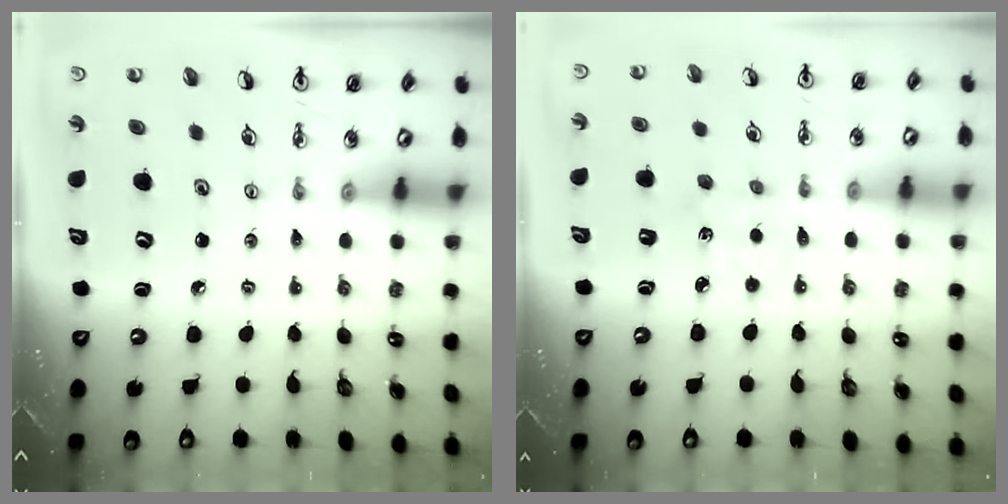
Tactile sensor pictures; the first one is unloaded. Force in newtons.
{"total": 3.2, "press": 3.2, "slide": 0.4}